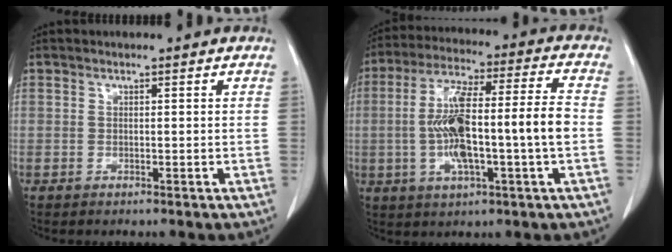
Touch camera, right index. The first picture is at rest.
{"total": 15.3, "force": [-1.8, 1.6, 15.1], "torque": [-0.282, 0.018, -0.030]}